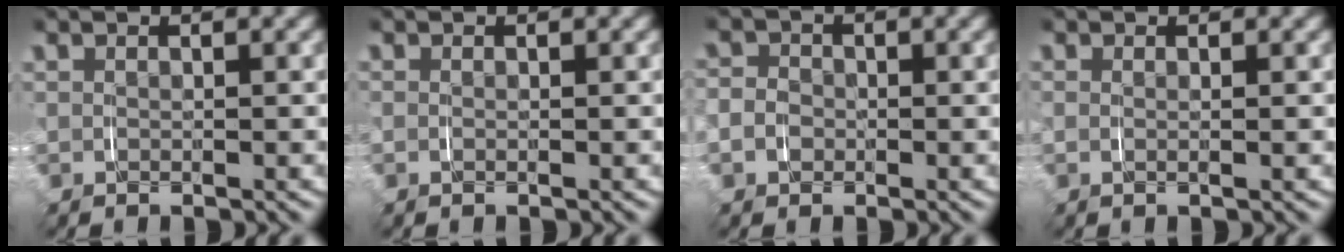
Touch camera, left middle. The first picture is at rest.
{"total": 0.0}
{"total": 2.1, "force": [-0.7, 1.9, -0.4], "torque": [0.011, -0.006, -0.017]}
{"total": 1.1, "force": [0.4, -1.0, -0.2], "torque": [0.013, 0.001, 0.007]}